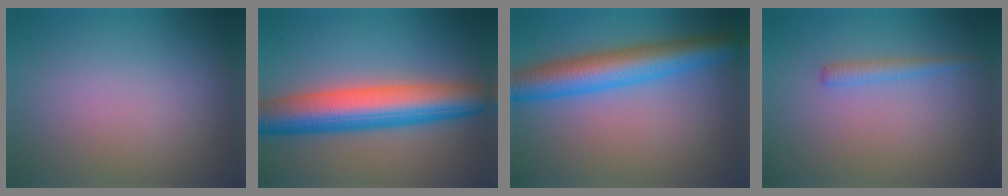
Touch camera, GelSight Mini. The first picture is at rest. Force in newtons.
{"total": 9.2, "press": 9.2, "slide": 0.3}
{"total": 6.6, "press": 6.6, "slide": 0.2}
{"total": 1.3, "press": 1.3, "slide": 0.1}